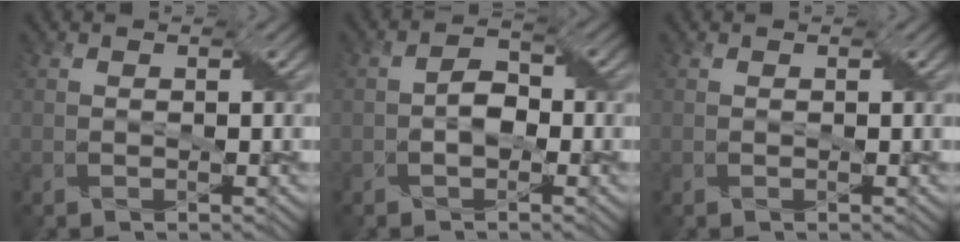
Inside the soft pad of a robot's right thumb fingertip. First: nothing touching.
{"total": 2.6, "force": [-0.8, 1.7, 1.8], "torque": [-0.034, 0.006, -0.017]}
{"total": 0.0}